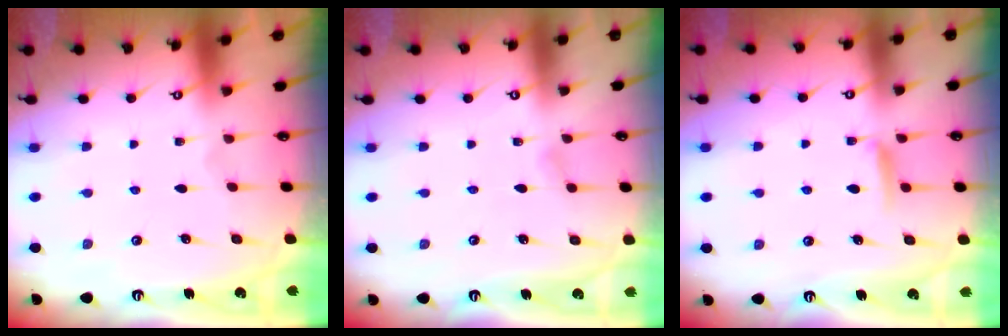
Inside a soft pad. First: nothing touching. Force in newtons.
{"total": 3.9, "press": 3.9, "slide": 0.5}
{"total": 5.8, "press": 5.8, "slide": 0.6}